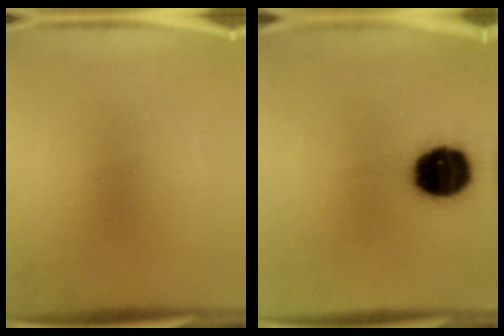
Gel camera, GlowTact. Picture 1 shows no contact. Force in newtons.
{"total": 16.3}